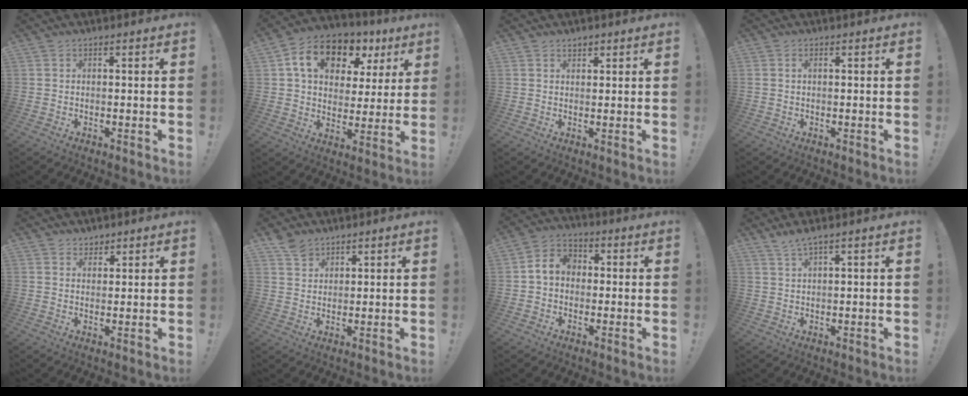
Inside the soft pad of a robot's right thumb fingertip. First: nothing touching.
{"total": 15.3, "force": [7.4, 10.2, 8.7], "torque": [-0.142, -0.026, 0.135]}
{"total": 1.3, "force": [1.0, 0.7, 0.3], "torque": [0.004, -0.007, 0.018]}
{"total": 1.0, "force": [0.4, 0.5, 0.8], "torque": [-0.025, 0.005, 0.009]}
{"total": 2.6, "force": [2.2, 1.4, 0.0], "torque": [0.004, -0.013, 0.039]}
{"total": 4.6, "force": [3.7, 2.5, 1.0], "torque": [-0.014, -0.022, 0.069]}
{"total": 7.3, "force": [0.4, 5.8, 4.4], "torque": [-0.076, 0.021, 0.011]}
{"total": 2.8, "force": [2.1, -0.3, 1.9], "torque": [-0.044, -0.007, 0.037]}